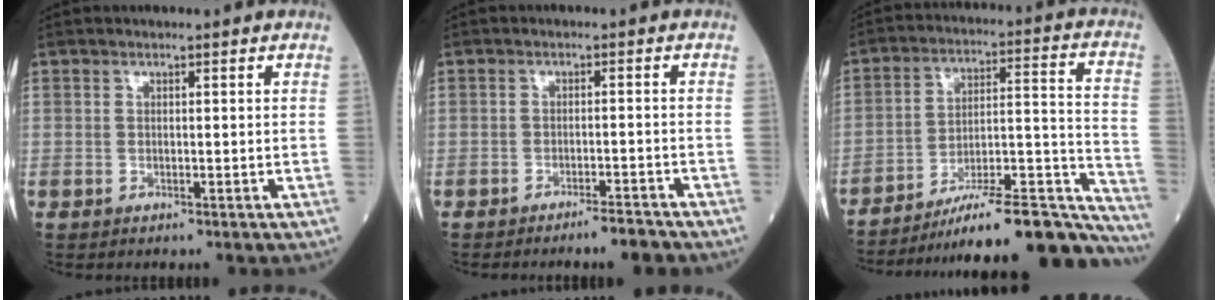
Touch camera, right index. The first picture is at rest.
{"total": 3.4, "force": [-3.0, 0.0, 1.6], "torque": [-0.024, -0.004, -0.045]}
{"total": 25.9, "force": [-22.9, 1.9, 11.9], "torque": [-0.097, 0.018, -0.330]}